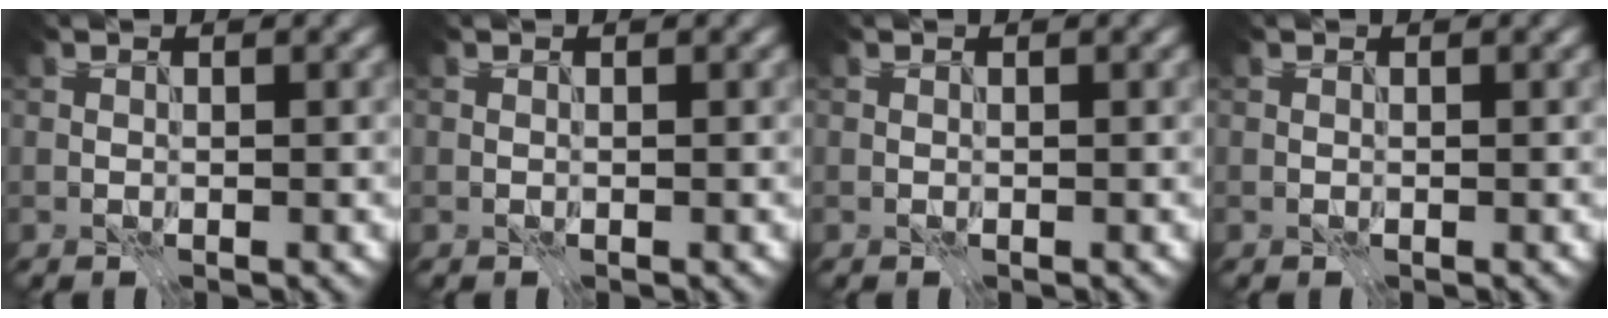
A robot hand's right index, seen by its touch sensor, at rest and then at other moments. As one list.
[{"total": 0.0}, {"total": 0.0}, {"total": 0.0}]